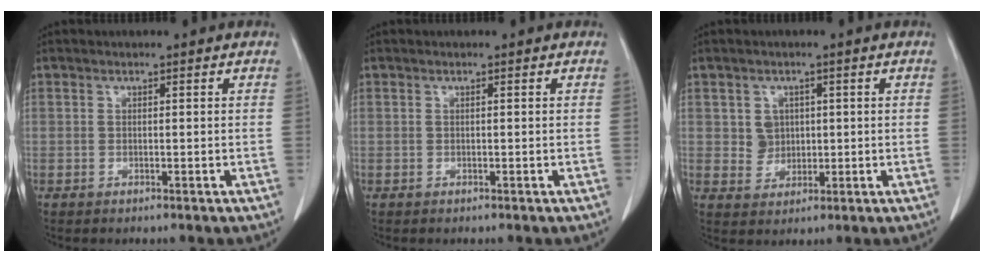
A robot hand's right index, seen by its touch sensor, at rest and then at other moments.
{"total": 0.0}
{"total": 3.4, "force": [0.8, 3.2, 0.9], "torque": [-0.013, 0.006, 0.018]}